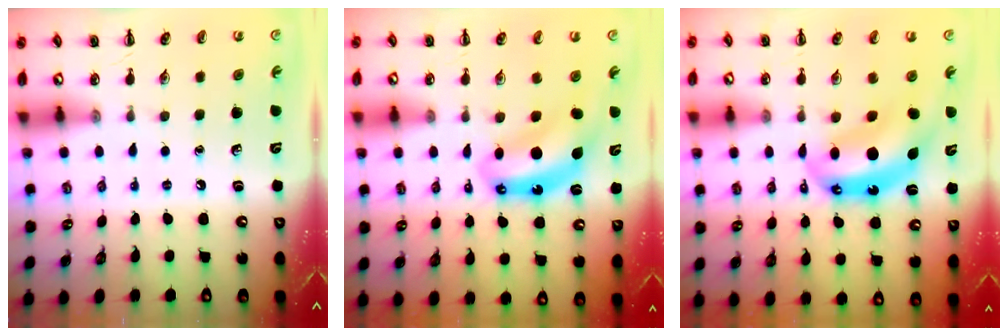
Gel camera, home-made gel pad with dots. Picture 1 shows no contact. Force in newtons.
{"total": 8.3, "press": 8.1, "slide": 1.7}
{"total": 8.9, "press": 8.7, "slide": 1.9}